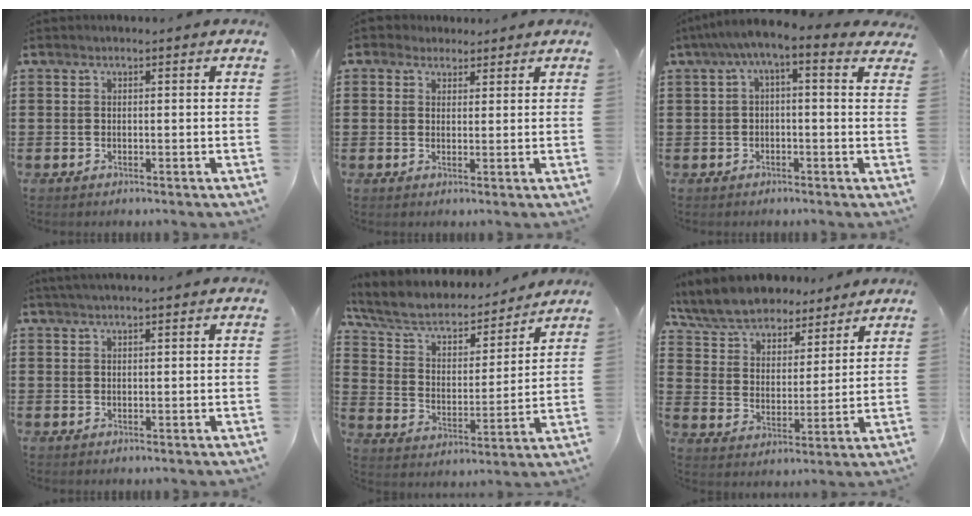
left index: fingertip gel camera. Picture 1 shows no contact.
{"total": 2.3, "force": [1.9, 1.2, 0.1], "torque": [-0.008, 0.009, 0.037]}
{"total": 3.4, "force": [0.3, 0.6, 3.3], "torque": [-0.068, -0.013, -0.004]}
{"total": 1.3, "force": [1.0, -0.1, 0.8], "torque": [-0.016, -0.001, 0.020]}
{"total": 5.7, "force": [4.4, 2.5, 2.5], "torque": [-0.073, -0.028, 0.070]}
{"total": 7.4, "force": [7.0, 2.0, 1.5], "torque": [-0.066, -0.036, 0.126]}